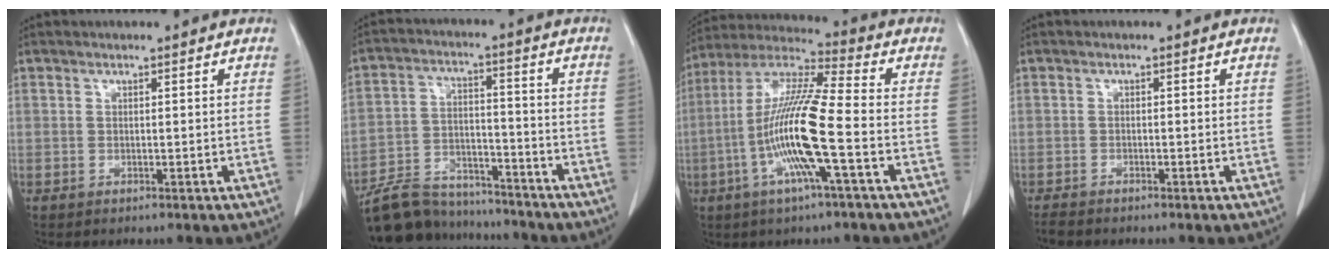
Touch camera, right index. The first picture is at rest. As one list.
[{"total": 15.6, "force": [-14.0, 5.4, 4.2], "torque": [-0.085, 0.020, -0.229]}, {"total": 15.6, "force": [-4.0, 0.8, 15.1], "torque": [-0.308, -0.003, -0.083]}, {"total": 2.8, "force": [-2.3, 1.0, 1.2], "torque": [-0.027, -0.004, -0.036]}]